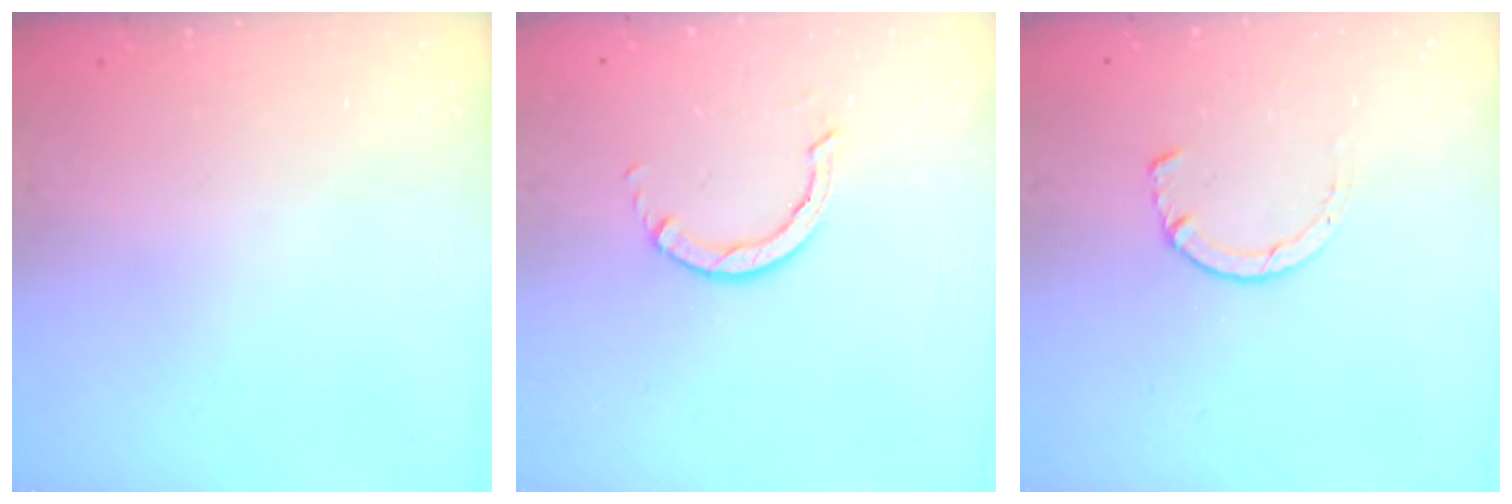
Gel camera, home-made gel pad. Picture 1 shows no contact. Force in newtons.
{"total": 2.8, "press": 2.8, "slide": 0.3}
{"total": 1.5, "press": 1.5, "slide": 0.3}